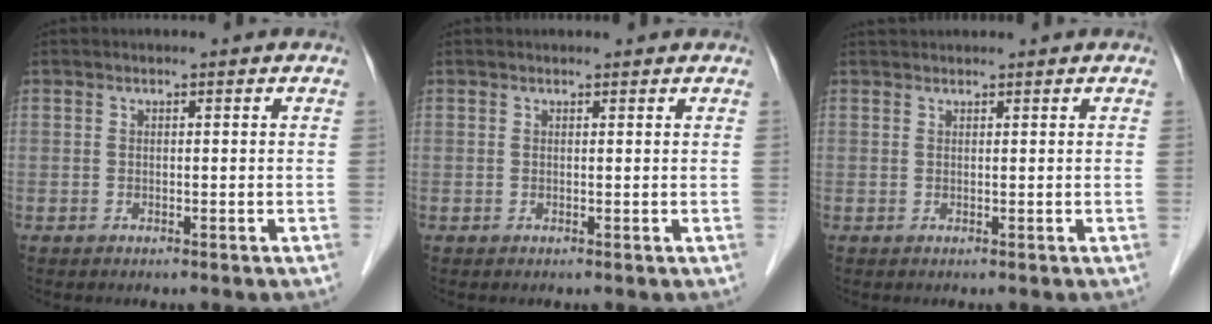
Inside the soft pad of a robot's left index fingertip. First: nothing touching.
{"total": 1.9, "force": [1.9, 0.3, 0.4], "torque": [-0.010, 0.014, 0.022]}
{"total": 1.8, "force": [1.8, 0.1, 0.3], "torque": [-0.006, 0.026, 0.036]}